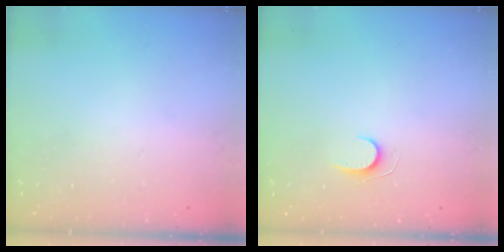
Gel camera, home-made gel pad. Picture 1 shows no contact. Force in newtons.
{"total": 5.4, "press": 5.4, "slide": 0.5}